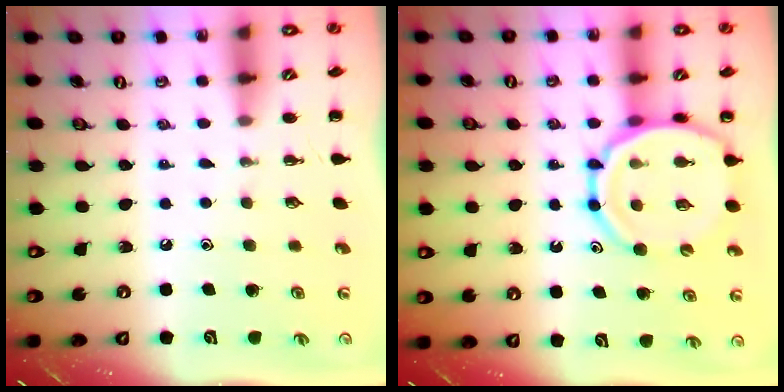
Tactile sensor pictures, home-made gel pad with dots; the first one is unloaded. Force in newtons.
{"total": 13.0, "press": 12.6, "slide": 3.4}